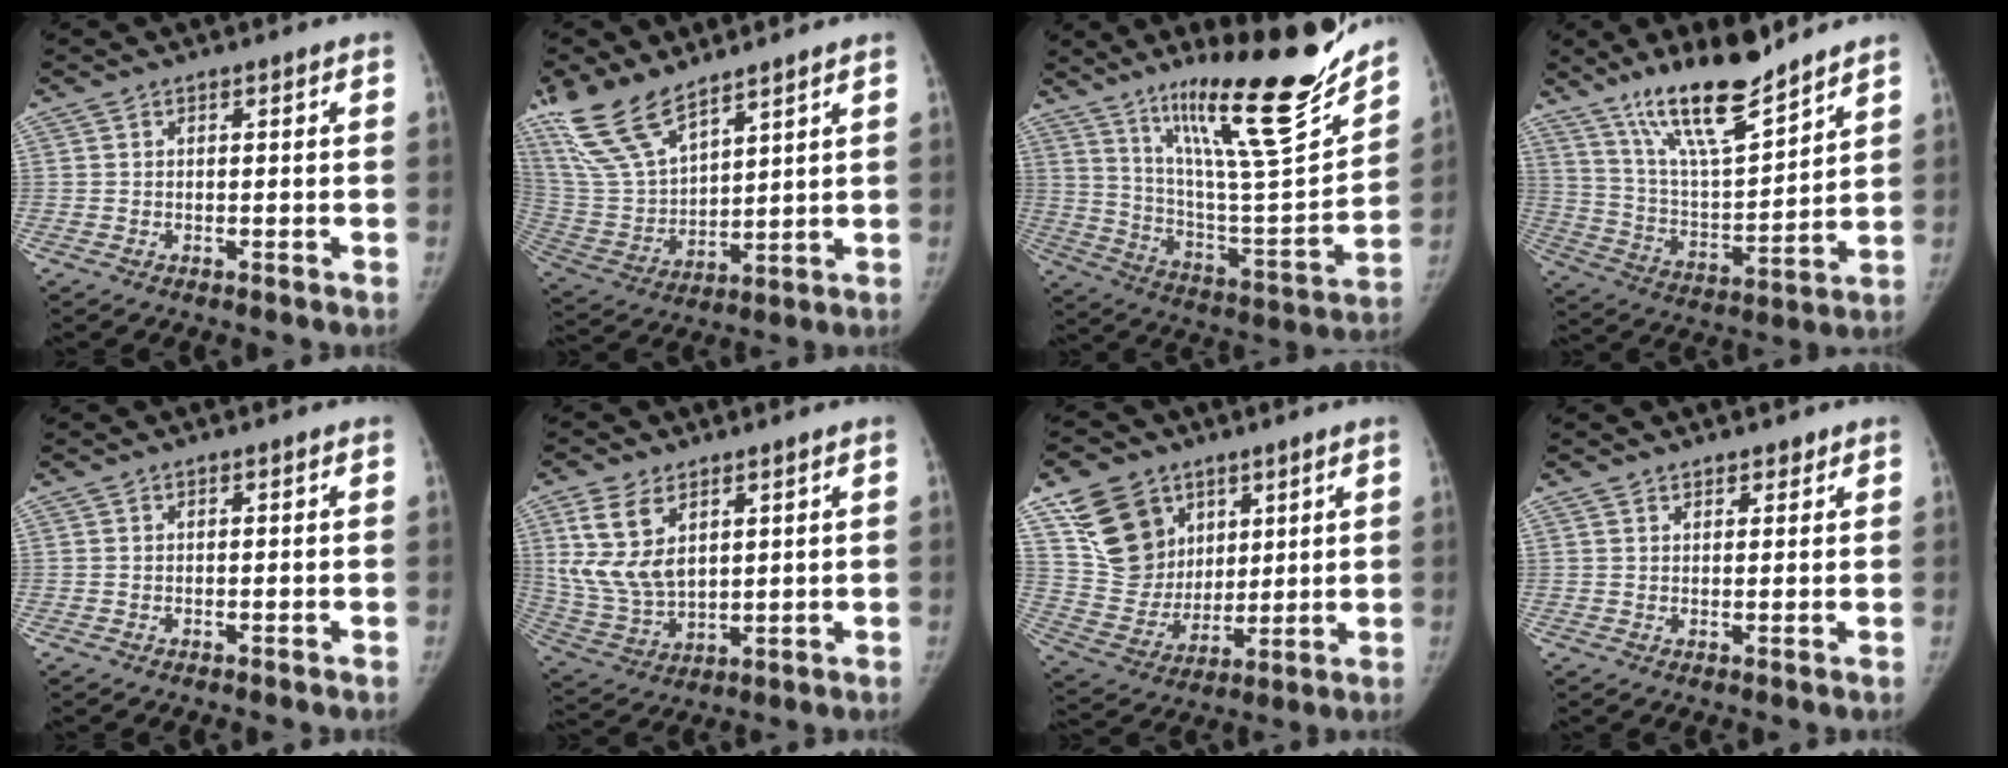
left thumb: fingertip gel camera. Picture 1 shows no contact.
{"total": 15.0, "force": [11.3, 5.7, 8.2], "torque": [-0.155, -0.044, 0.236]}
{"total": 26.4, "force": [18.6, 4.1, 18.3], "torque": [-0.262, -0.101, 0.310]}
{"total": 17.7, "force": [13.4, 4.2, 10.8], "torque": [-0.162, -0.077, 0.246]}
{"total": 0.0}
{"total": 11.9, "force": [4.9, 7.0, 8.3], "torque": [-0.160, -0.018, 0.114]}
{"total": 15.6, "force": [8.3, 11.8, 6.0], "torque": [-0.080, -0.033, 0.168]}
{"total": 2.1, "force": [1.7, 1.1, 0.5], "torque": [0.010, -0.010, 0.022]}